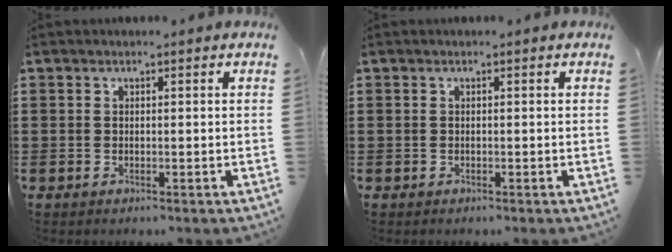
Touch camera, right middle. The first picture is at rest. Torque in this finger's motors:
{"motor_torque": [-0.05, -0.06, 0.00, -0.01]}